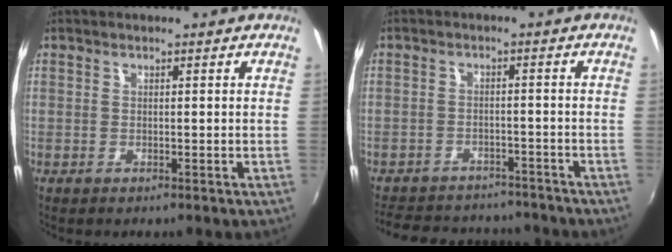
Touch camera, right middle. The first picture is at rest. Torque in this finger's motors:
{"motor_torque": [0.63, -0.77, 0.01, 0.01]}